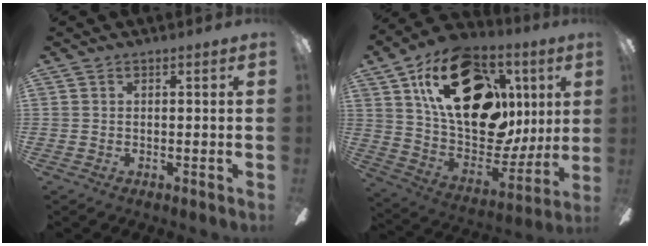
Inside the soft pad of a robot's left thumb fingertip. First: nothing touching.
{"total": 28.6, "force": [11.4, 16.7, 20.2], "torque": [-0.348, -0.049, 0.211]}